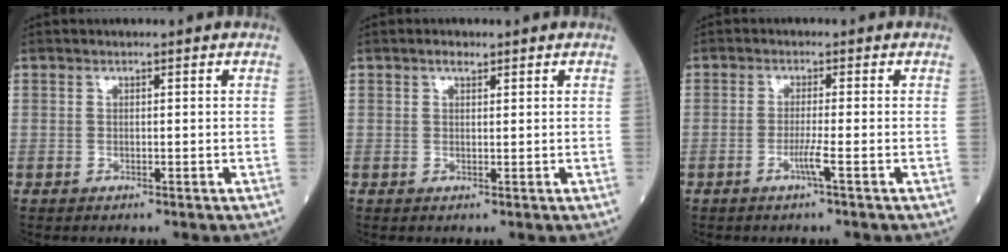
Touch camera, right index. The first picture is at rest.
{"total": 1.2, "force": [0.8, 0.5, 0.7], "torque": [-0.013, 0.002, 0.013]}
{"total": 2.3, "force": [-1.1, -0.7, 1.9], "torque": [-0.041, -0.004, -0.025]}